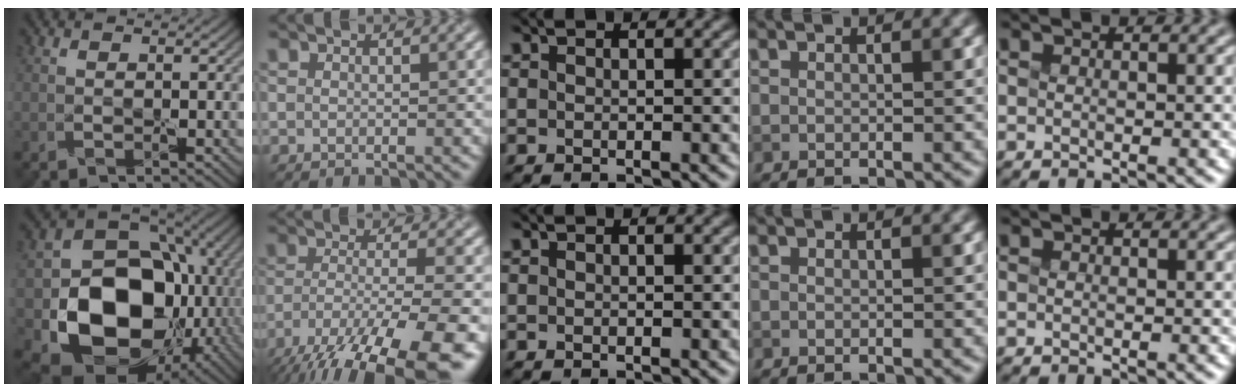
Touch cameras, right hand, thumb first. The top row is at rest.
{"thumb": {"total": 18.6, "force": [-3.4, 14.4, 11.4], "torque": [-0.195, -0.055, -0.043]}, "index": {"total": 13.5, "force": [-8.9, 4.1, 9.2], "torque": [-0.187, -0.026, -0.136]}}